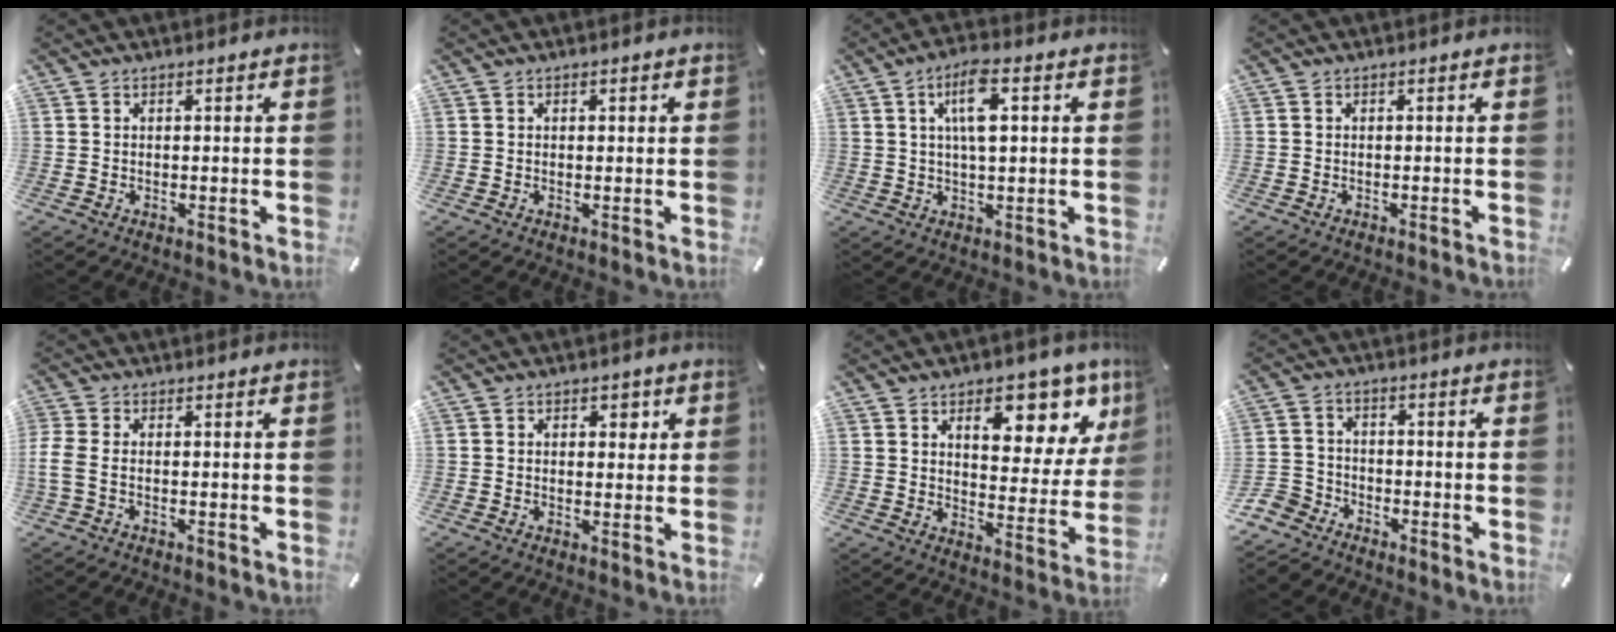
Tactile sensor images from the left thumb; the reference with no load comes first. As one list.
[{"total": 0.6, "force": [0.1, 0.4, 0.3], "torque": [-0.006, 0.003, 0.001]}, {"total": 8.4, "force": [2.3, 2.6, 7.6], "torque": [-0.150, 0.002, 0.033]}, {"total": 0.6, "force": [-0.5, 0.0, 0.1], "torque": [-0.004, -0.003, -0.010]}, {"total": 3.8, "force": [-1.1, 1.6, 3.3], "torque": [-0.075, -0.005, -0.021]}, {"total": 2.7, "force": [0.7, 2.1, 1.6], "torque": [-0.012, -0.003, 0.004]}, {"total": 13.7, "force": [7.8, 7.5, 8.4], "torque": [-0.088, -0.056, 0.126]}, {"total": 7.6, "force": [-5.9, 4.5, 1.6], "torque": [-0.051, 0.026, -0.120]}]